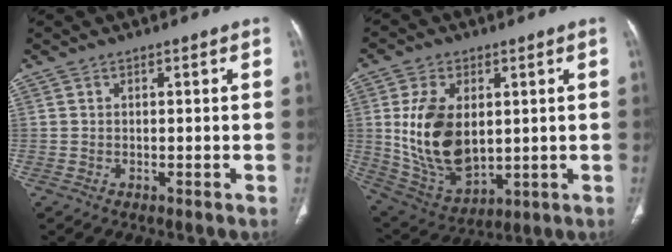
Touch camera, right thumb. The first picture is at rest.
{"total": 16.4, "force": [1.8, 10.1, 12.7], "torque": [-0.217, -0.016, 0.053]}